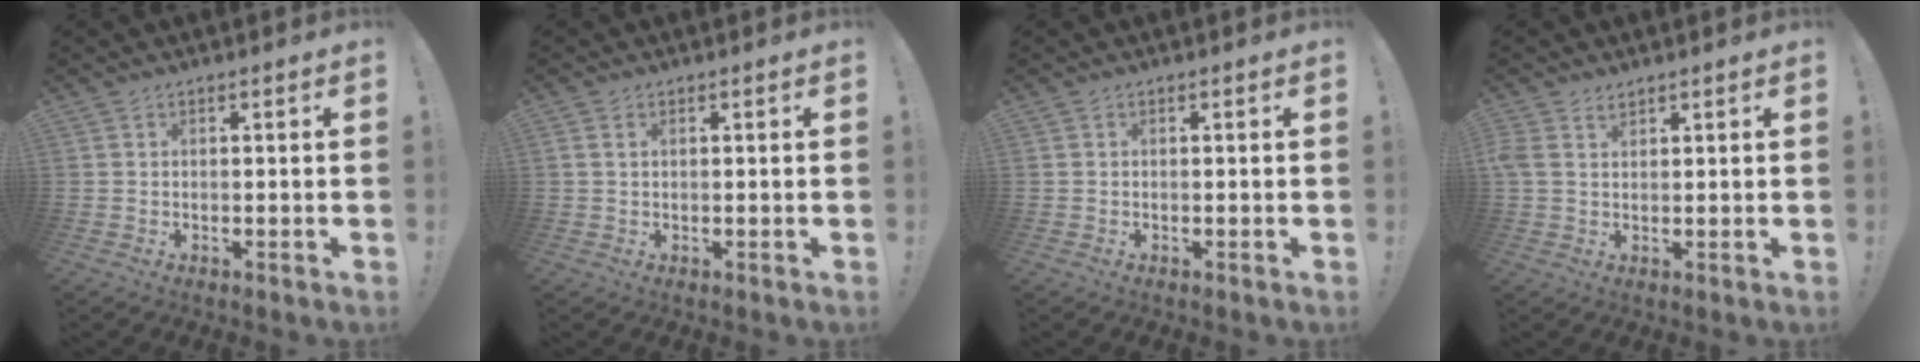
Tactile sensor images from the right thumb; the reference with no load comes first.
{"total": 1.3, "force": [0.6, 0.7, 0.9], "torque": [-0.024, 0.004, 0.011]}
{"total": 0.0}
{"total": 3.0, "force": [2.0, 1.7, 1.5], "torque": [-0.029, -0.005, 0.038]}